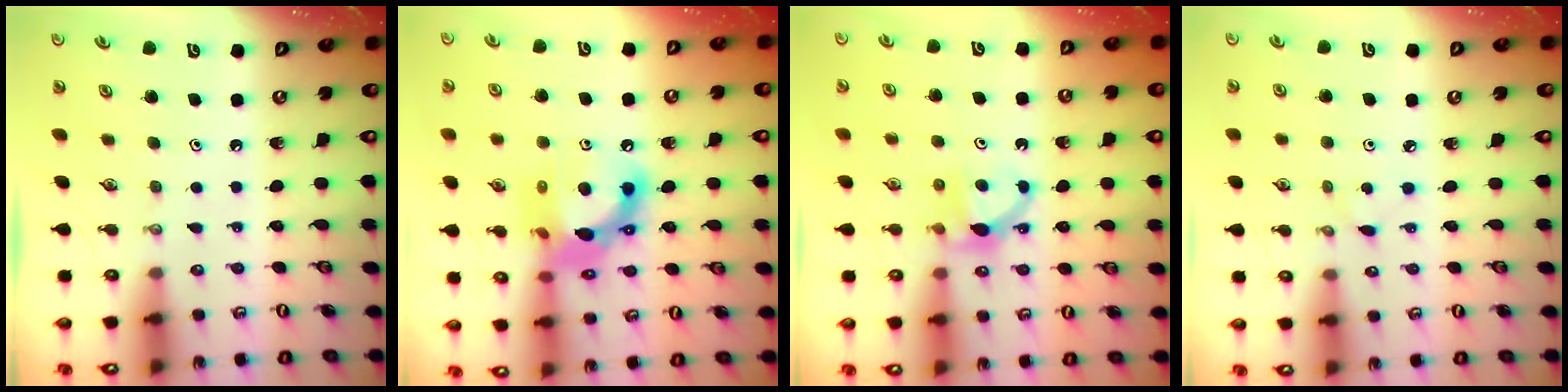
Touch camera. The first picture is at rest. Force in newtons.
{"total": 15.3, "press": 15.3, "slide": 0.9}
{"total": 6.3, "press": 6.3, "slide": 0.7}
{"total": 2.9, "press": 2.9, "slide": 0.4}